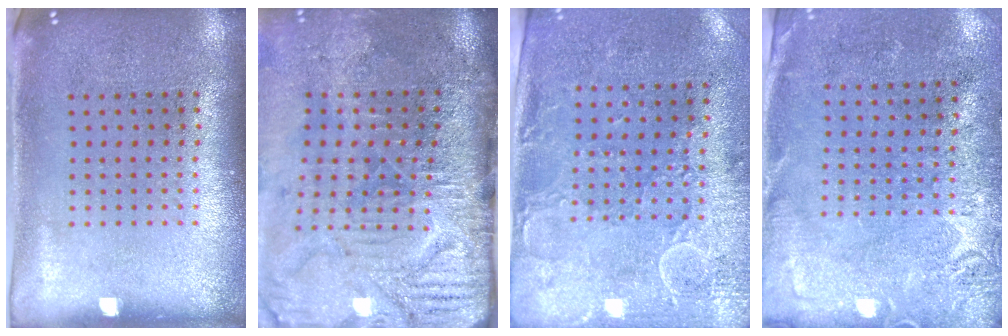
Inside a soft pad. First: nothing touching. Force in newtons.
{"total": 4.9, "press": 4.0, "slide": 2.8}
{"total": 2.9, "press": 2.3, "slide": 1.7}
{"total": 2.7, "press": 2.4, "slide": 1.3}